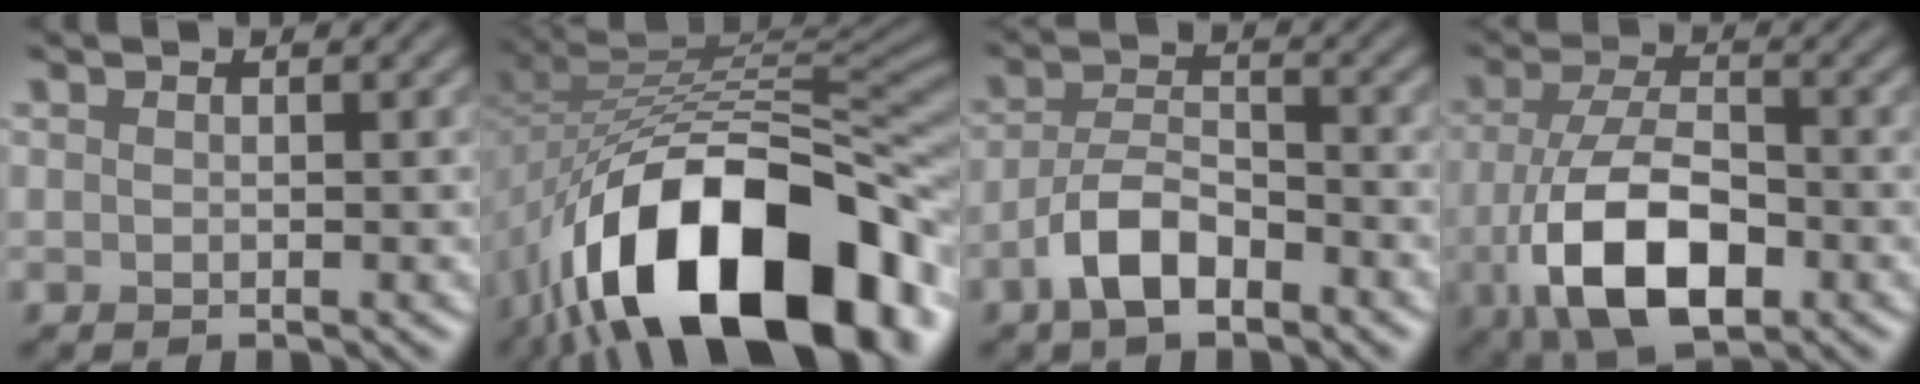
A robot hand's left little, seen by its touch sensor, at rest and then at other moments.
{"total": 17.9, "force": [-9.6, 9.2, 12.0], "torque": [-0.197, -0.003, -0.154]}
{"total": 4.5, "force": [-2.8, 1.8, 3.0], "torque": [-0.053, 0.006, -0.060]}
{"total": 8.7, "force": [-3.1, 4.3, 6.9], "torque": [-0.146, -0.014, -0.059]}